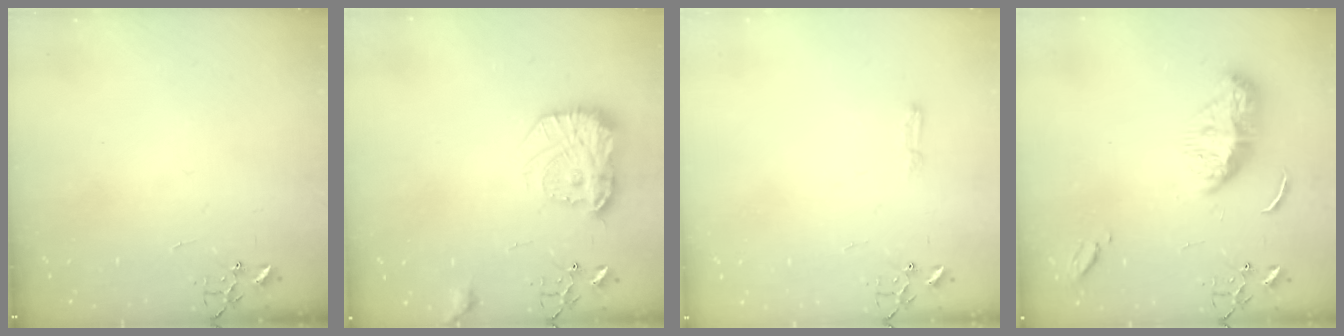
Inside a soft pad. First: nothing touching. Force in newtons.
{"total": 16.5, "press": 16.5, "slide": 1.1}
{"total": 3.8, "press": 3.8, "slide": 0.5}
{"total": 11.6, "press": 11.6, "slide": 1.0}